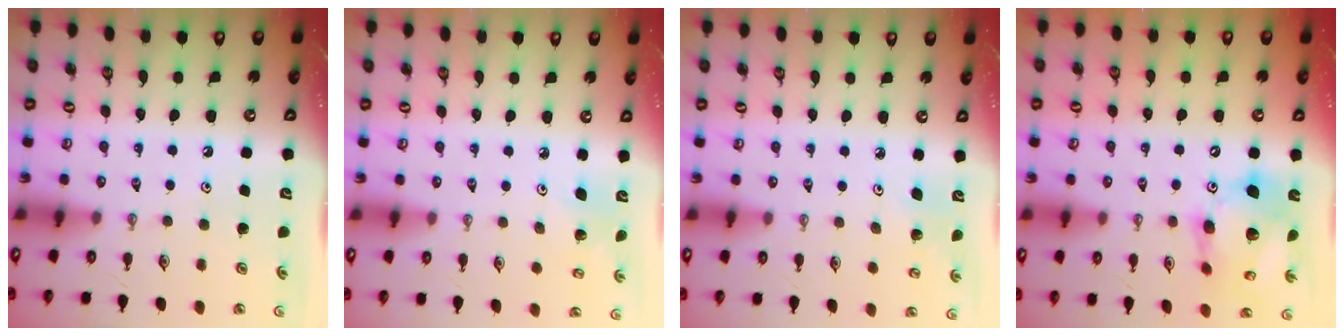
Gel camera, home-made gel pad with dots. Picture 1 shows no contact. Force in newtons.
{"total": 3.9, "press": 3.5, "slide": 1.5}
{"total": 3.9, "press": 3.8, "slide": 0.5}
{"total": 16.6, "press": 16.5, "slide": 2.0}